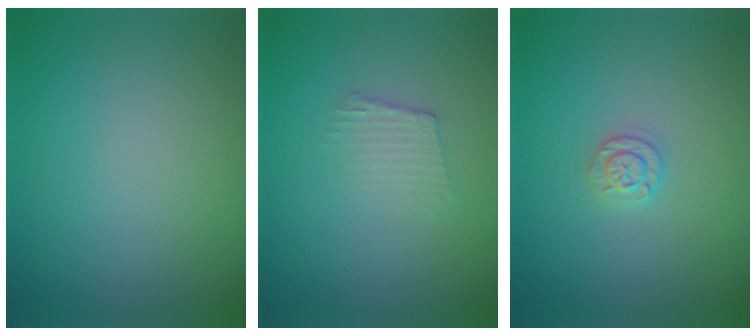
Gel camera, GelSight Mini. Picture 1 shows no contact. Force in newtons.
{"total": 1.7, "press": 1.7, "slide": 0.2}
{"total": 1.7, "press": 1.7, "slide": 0.3}